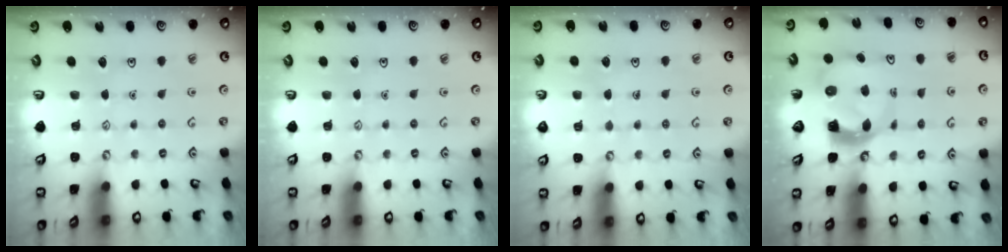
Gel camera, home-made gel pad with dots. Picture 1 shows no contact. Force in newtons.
{"total": 0.0}
{"total": 2.9, "press": 2.9, "slide": 0.2}
{"total": 5.4, "press": 5.4, "slide": 0.8}